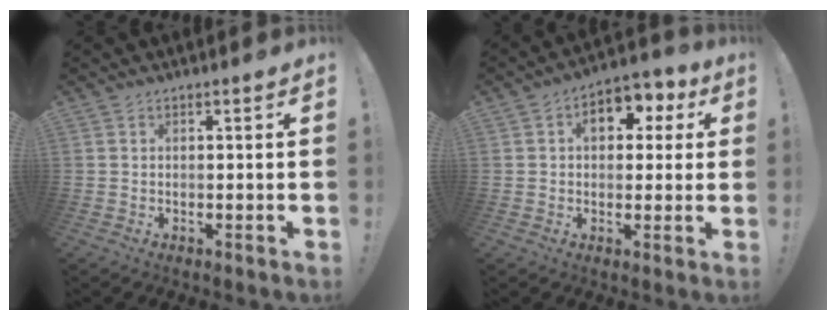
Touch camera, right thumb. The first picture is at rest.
{"total": 9.2, "force": [2.8, 6.2, 6.2], "torque": [-0.080, -0.003, 0.048]}